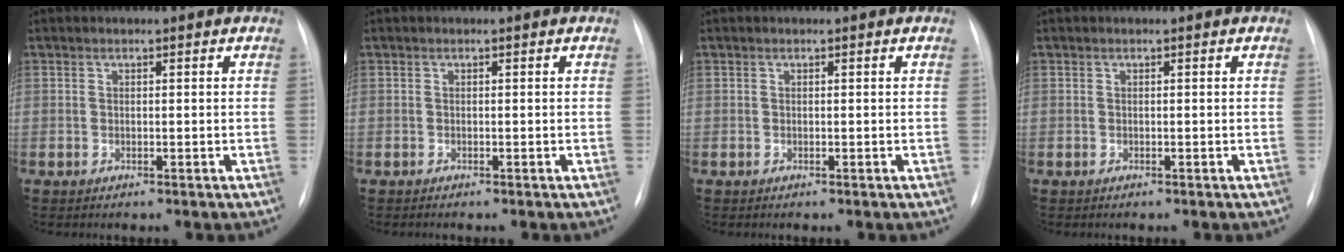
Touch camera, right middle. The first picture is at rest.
{"total": 0.0}
{"total": 0.0}
{"total": 0.0}